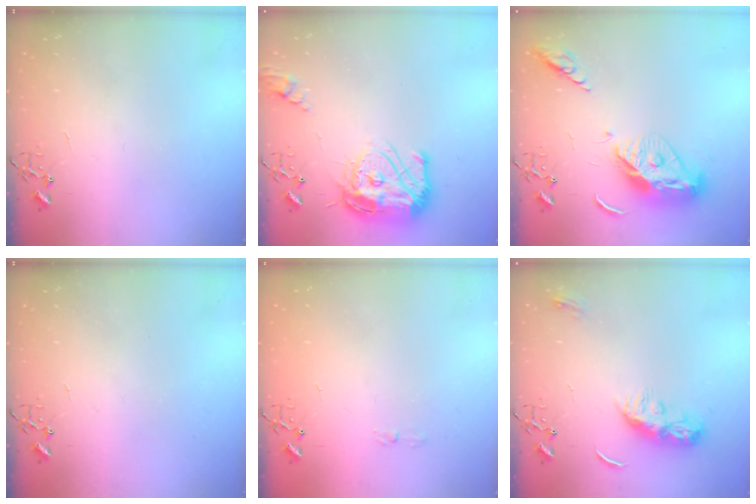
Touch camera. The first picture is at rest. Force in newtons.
{"total": 18.0, "press": 17.9, "slide": 1.6}
{"total": 13.9, "press": 13.9, "slide": 1.3}
{"total": 0.0}
{"total": 2.9, "press": 2.9, "slide": 0.5}
{"total": 9.4, "press": 9.4, "slide": 0.2}